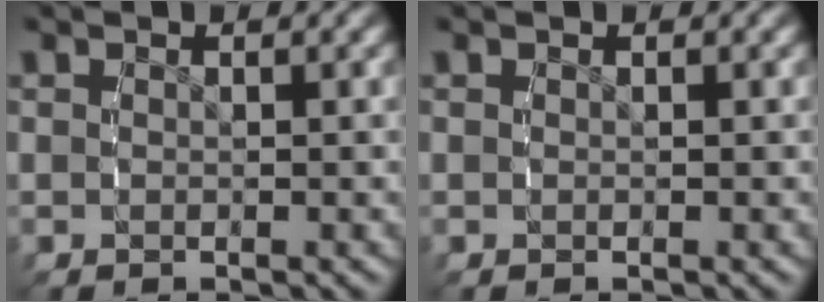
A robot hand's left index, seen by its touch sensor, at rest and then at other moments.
{"total": 0.0}